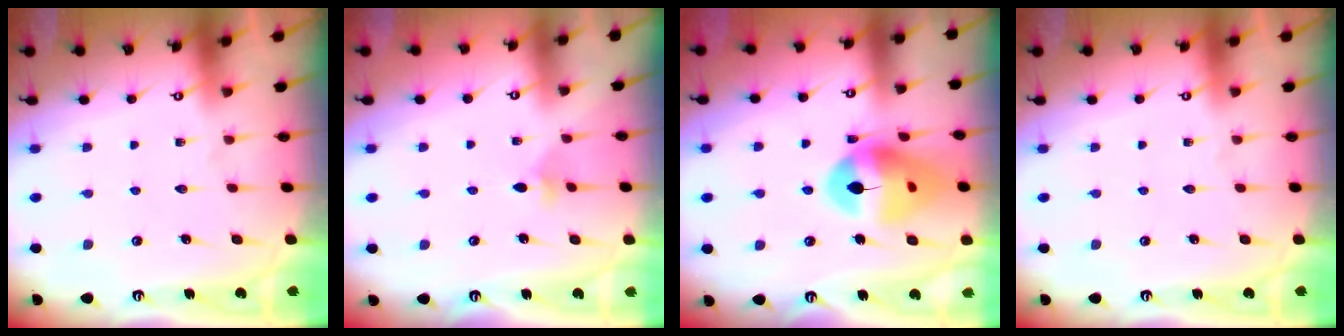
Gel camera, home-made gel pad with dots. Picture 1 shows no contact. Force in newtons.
{"total": 3.3, "press": 3.2, "slide": 0.6}
{"total": 15.6, "press": 15.5, "slide": 1.9}
{"total": 0.0}